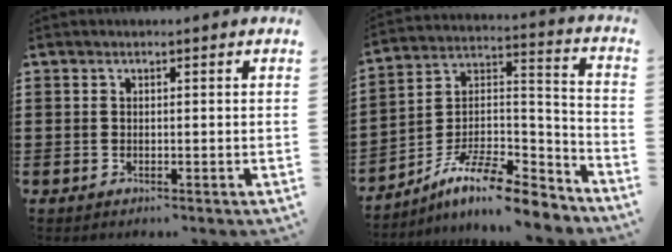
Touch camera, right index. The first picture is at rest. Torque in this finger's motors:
{"motor_torque": [0.76, 1.20, -0.05, -0.21]}